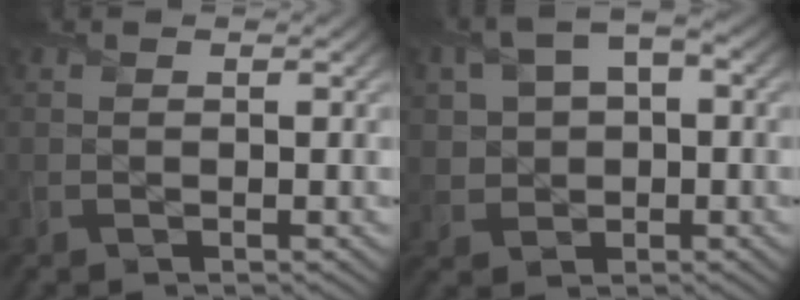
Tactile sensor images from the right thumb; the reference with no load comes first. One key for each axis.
{"total": 7.2, "fx": 1.6, "fy": 4.9, "fz": 5.0, "tx": -0.097, "ty": 0.004, "tz": 0.028}